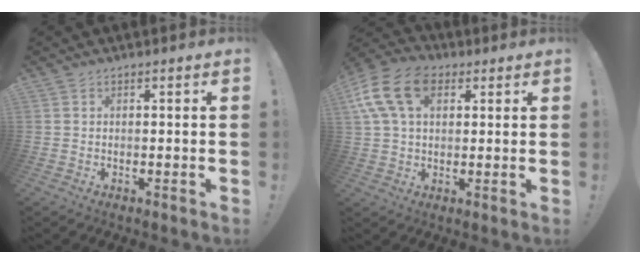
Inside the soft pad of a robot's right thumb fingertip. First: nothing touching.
{"total": 15.6, "force": [5.5, 10.2, 10.5], "torque": [-0.197, -0.013, 0.102]}